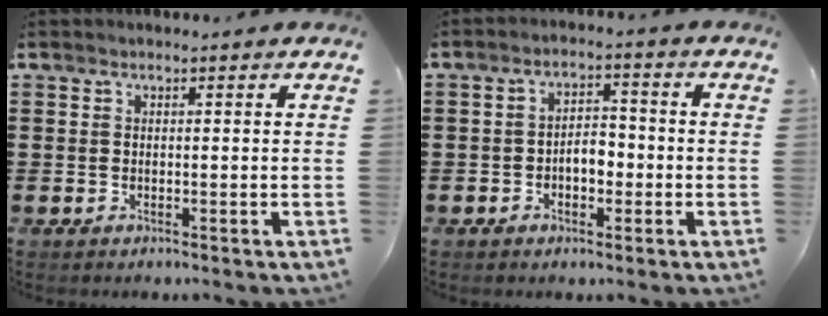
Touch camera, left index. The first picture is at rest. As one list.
[{"total": 3.8, "force": [-1.1, 2.2, 2.9], "torque": [-0.048, 0.003, -0.026]}]